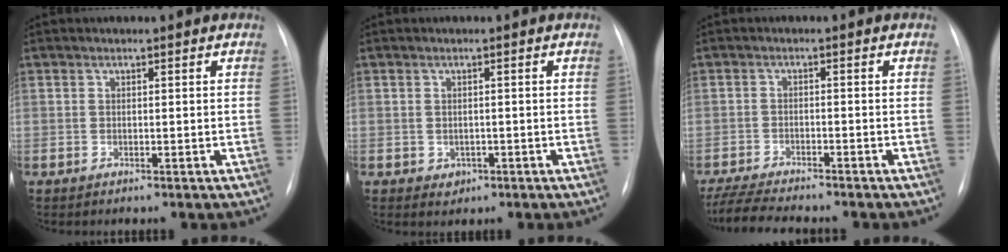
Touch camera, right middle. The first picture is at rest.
{"total": 1.6, "force": [-0.6, 1.4, 0.5], "torque": [-0.005, 0.003, -0.003]}
{"total": 9.4, "force": [-8.5, 0.9, 4.1], "torque": [-0.070, -0.018, -0.137]}